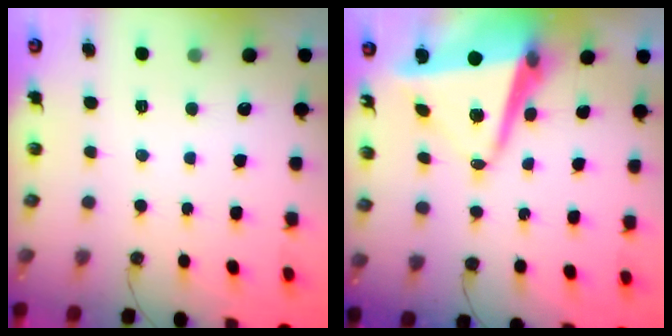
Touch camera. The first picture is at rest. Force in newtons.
{"total": 11.5, "press": 11.3, "slide": 2.0}